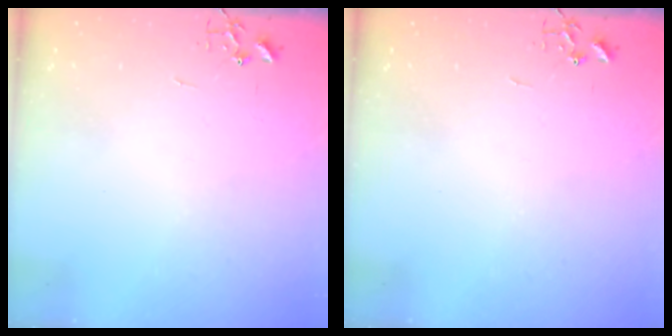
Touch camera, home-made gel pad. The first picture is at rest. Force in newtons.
{"total": 0.0}